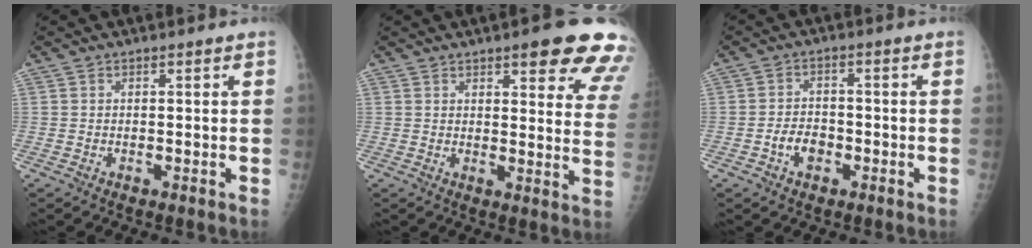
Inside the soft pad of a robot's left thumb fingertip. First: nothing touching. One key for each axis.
{"total": 15.8, "fx": 10.0, "fy": 4.4, "fz": 11.4, "tx": -0.103, "ty": -0.040, "tz": 0.107}
{"total": 4.3, "fx": -1.9, "fy": 3.0, "fz": 2.4, "tx": -0.028, "ty": 0.020, "tz": -0.035}